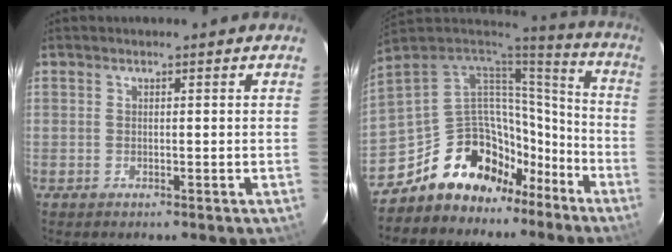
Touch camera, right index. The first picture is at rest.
{"total": 18.0, "force": [-12.2, 11.8, 6.0], "torque": [-0.117, 0.062, -0.188]}